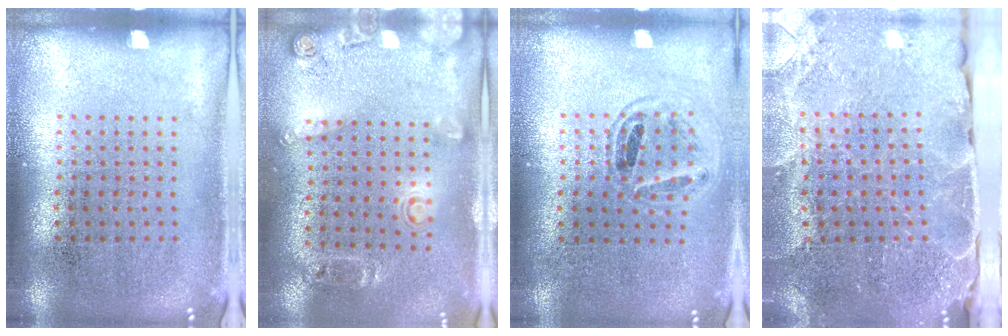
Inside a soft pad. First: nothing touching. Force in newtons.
{"total": 1.8, "press": 1.2, "slide": 1.3}
{"total": 0.9, "press": 0.9, "slide": 0.1}
{"total": 3.1, "press": 3.0, "slide": 0.7}